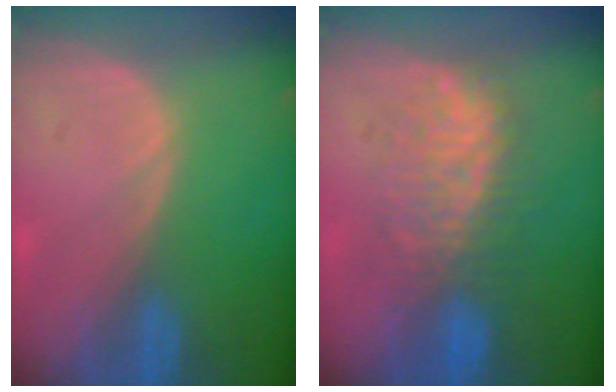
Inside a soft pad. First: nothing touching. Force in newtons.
{"total": 7.7, "press": 7.7, "slide": 0.3}